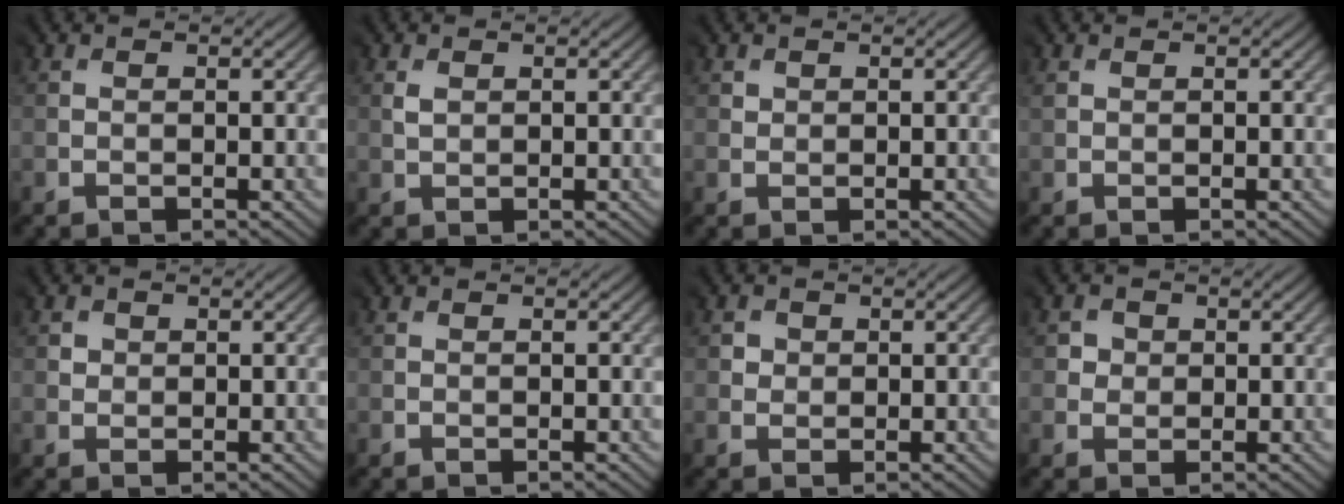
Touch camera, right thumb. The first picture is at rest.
{"total": 1.0, "force": [0.8, 0.5, 0.0], "torque": [-0.005, -0.001, 0.016]}
{"total": 1.3, "force": [1.1, 0.7, -0.4], "torque": [0.006, -0.002, 0.019]}
{"total": 1.0, "force": [0.7, 0.6, 0.4], "torque": [-0.011, -0.001, 0.013]}
{"total": 1.3, "force": [0.7, 0.8, -0.8], "torque": [0.009, -0.005, 0.010]}
{"total": 0.0}
{"total": 1.4, "force": [0.6, 1.0, -0.8], "torque": [0.011, -0.004, 0.007]}
{"total": 1.7, "force": [0.5, 1.3, -0.9], "torque": [0.015, -0.005, 0.004]}